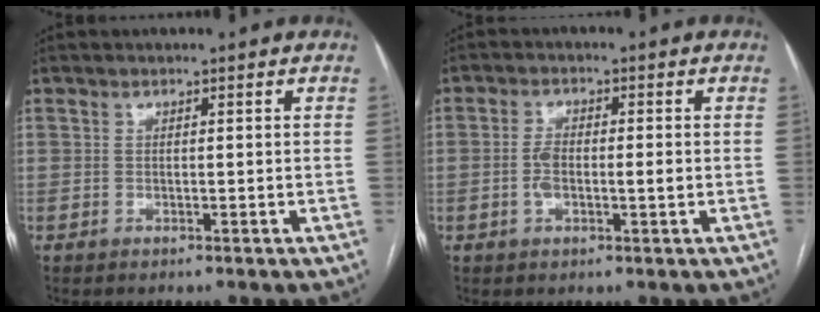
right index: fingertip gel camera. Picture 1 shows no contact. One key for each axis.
{"total": 4.3, "fx": -0.5, "fy": 1.7, "fz": 3.9, "tx": -0.083, "ty": 0.011, "tz": -0.009}